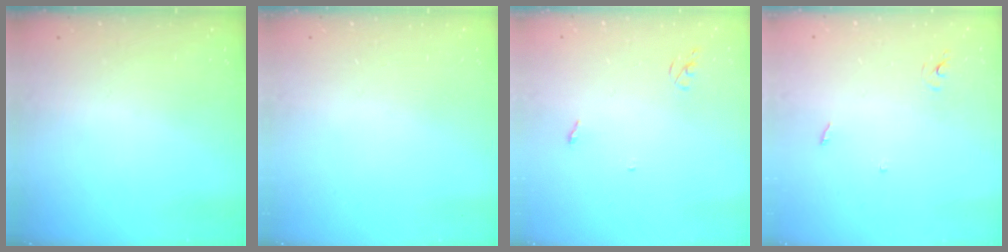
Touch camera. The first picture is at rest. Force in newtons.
{"total": 0.0}
{"total": 2.6, "press": 2.6, "slide": 0.2}
{"total": 2.4, "press": 2.4, "slide": 0.2}